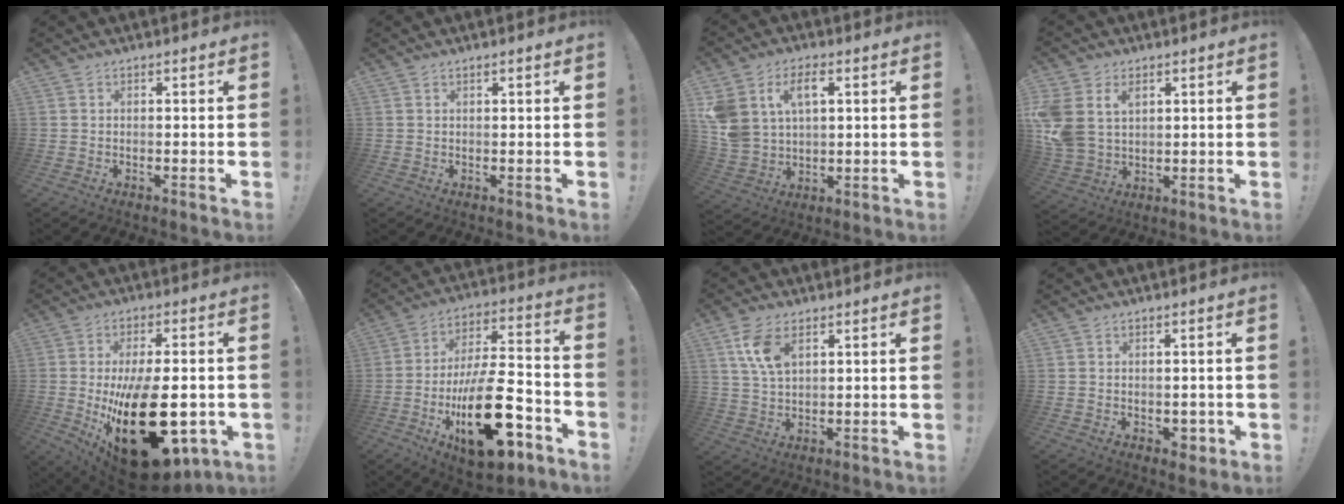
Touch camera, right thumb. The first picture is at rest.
{"total": 1.0, "force": [0.6, -0.2, 0.7], "torque": [-0.006, -0.003, 0.008]}
{"total": 10.8, "force": [4.5, 7.3, 6.5], "torque": [-0.130, -0.011, 0.088]}
{"total": 10.7, "force": [4.1, 8.3, 5.5], "torque": [-0.124, -0.018, 0.082]}
{"total": 28.5, "force": [-4.5, 13.8, 24.6], "torque": [-0.398, 0.005, -0.045]}
{"total": 26.6, "force": [-9.6, 11.9, 21.8], "torque": [-0.371, 0.066, -0.143]}
{"total": 8.7, "force": [4.2, 4.6, 6.1], "torque": [-0.114, -0.011, 0.077]}
{"total": 3.1, "force": [-0.2, 2.6, 1.7], "torque": [-0.004, -0.002, -0.002]}